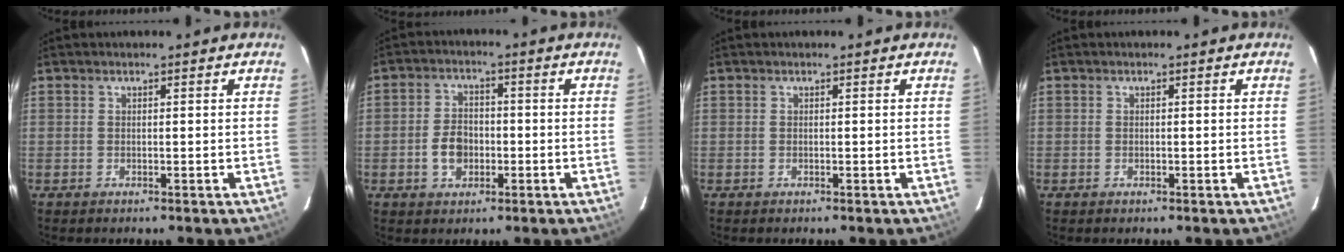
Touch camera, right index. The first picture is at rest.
{"total": 5.7, "force": [-1.6, 4.3, 3.4], "torque": [-0.071, 0.011, -0.023]}
{"total": 0.0}
{"total": 0.0}